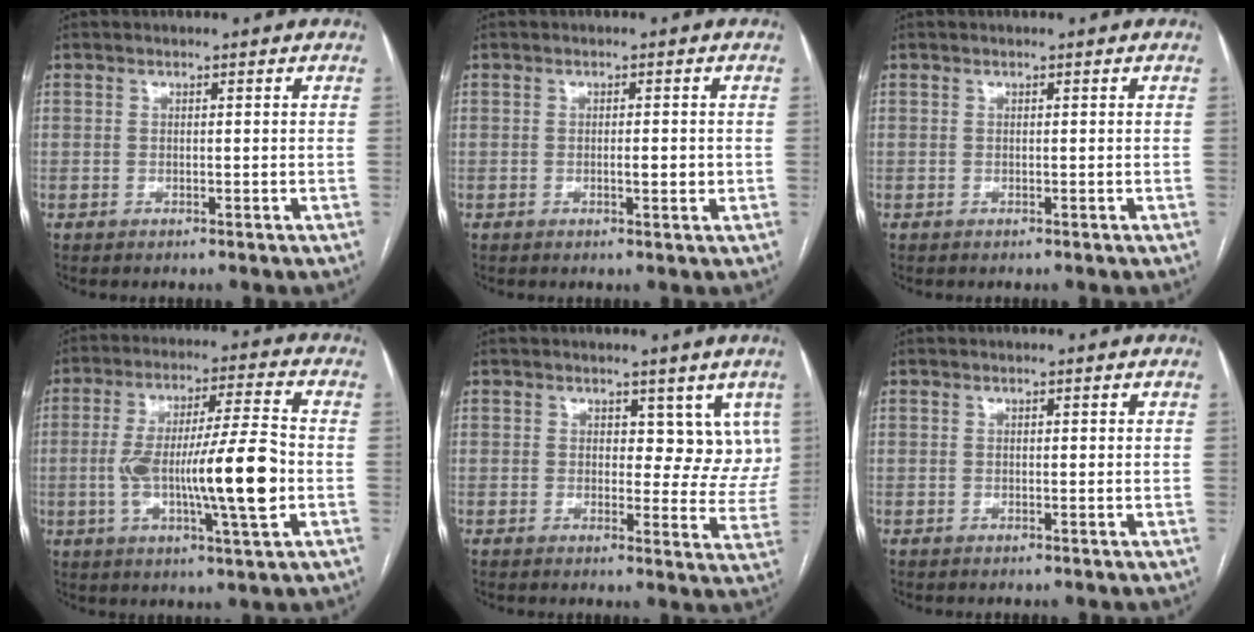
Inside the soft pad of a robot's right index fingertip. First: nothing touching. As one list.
[{"total": 2.1, "force": [-0.3, 0.5, 2.0], "torque": [-0.034, -0.001, -0.004]}, {"total": 0.0}, {"total": 15.0, "force": [-2.4, 1.1, 14.8], "torque": [-0.261, 0.004, -0.041]}, {"total": 6.6, "force": [3.8, 4.1, 3.5], "torque": [-0.020, -0.008, 0.037]}, {"total": 0.0}]